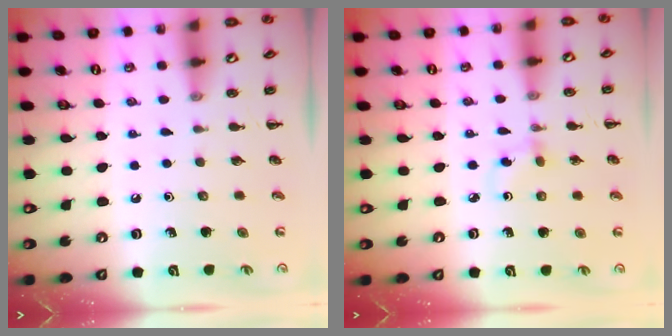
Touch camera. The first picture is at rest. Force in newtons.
{"total": 2.8, "press": 2.5, "slide": 1.2}